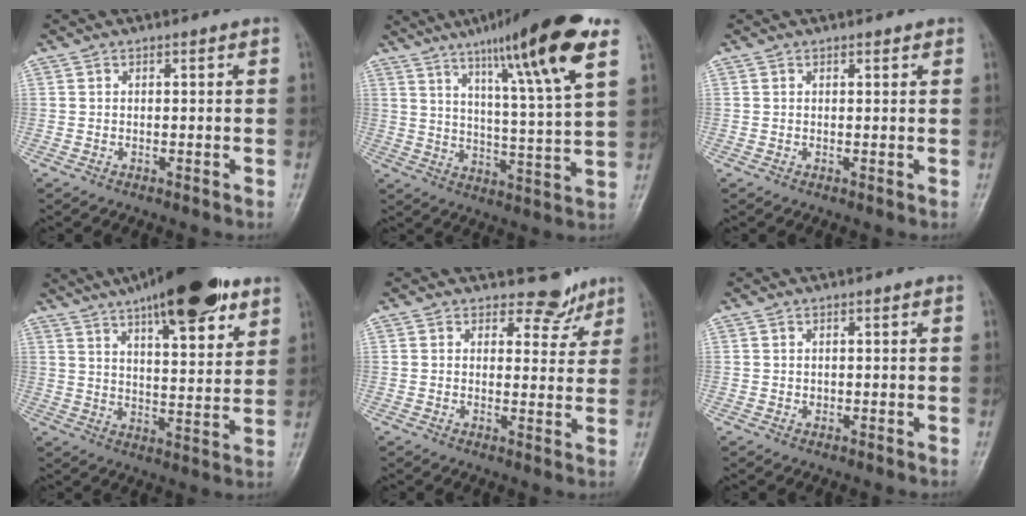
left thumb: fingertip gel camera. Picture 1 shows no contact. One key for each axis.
{"total": 19.9, "fx": 11.6, "fy": 1.5, "fz": 16.1, "tx": -0.233, "ty": -0.047, "tz": 0.177}
{"total": 1.0, "fx": 0.8, "fy": 0.5, "fz": 0.5, "tx": -0.005, "ty": -0.004, "tz": 0.008}
{"total": 21.5, "fx": 13.6, "fy": 6.5, "fz": 15.4, "tx": -0.213, "ty": -0.037, "tz": 0.208}
{"total": 4.9, "fx": 4.1, "fy": 2.6, "fz": 0.5, "tx": 0.020, "ty": -0.035, "tz": 0.047}
{"total": 0.7, "fx": 0.3, "fy": 0.5, "fz": 0.4, "tx": 0.001, "ty": -0.001, "tz": 0.004}